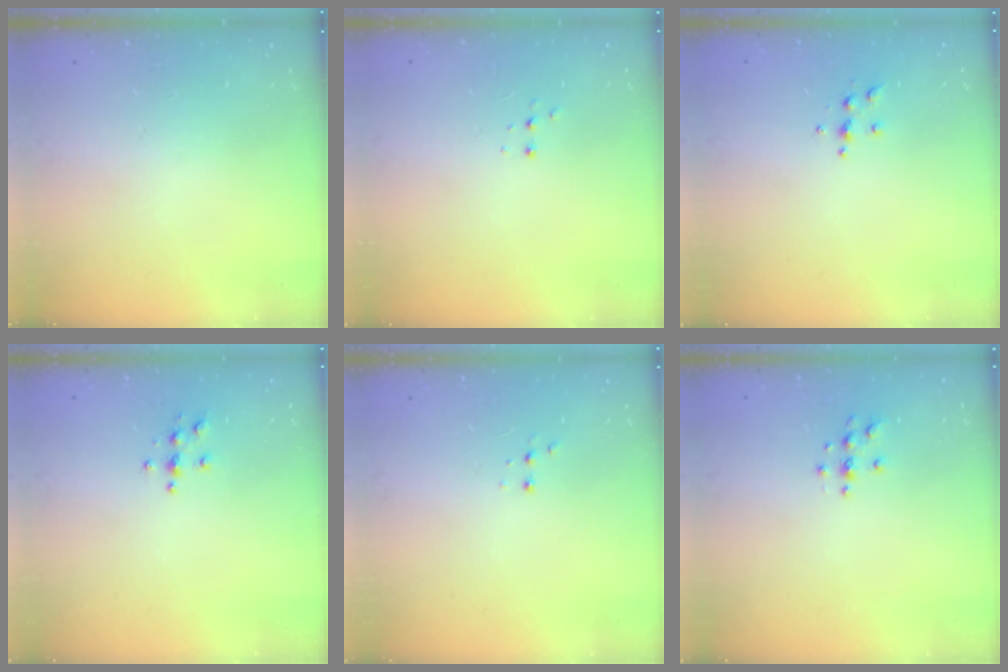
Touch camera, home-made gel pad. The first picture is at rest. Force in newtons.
{"total": 2.7, "press": 2.7, "slide": 0.5}
{"total": 5.3, "press": 5.3, "slide": 0.5}
{"total": 3.9, "press": 3.9, "slide": 0.4}
{"total": 3.0, "press": 2.9, "slide": 0.7}
{"total": 3.8, "press": 3.8, "slide": 0.4}